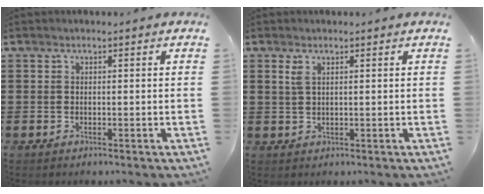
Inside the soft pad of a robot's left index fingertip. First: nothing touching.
{"total": 1.6, "force": [0.7, 0.5, 1.4], "torque": [-0.030, 0.002, 0.011]}